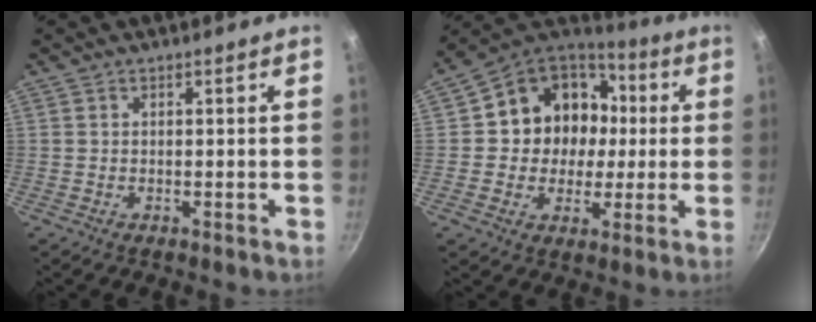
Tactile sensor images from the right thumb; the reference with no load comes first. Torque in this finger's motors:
{"motor_torque": [0.03, 0.48, 0.16, 0.16, 0.08]}